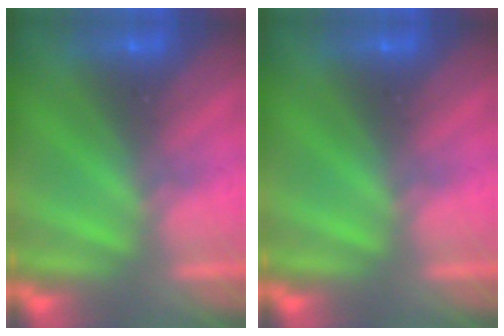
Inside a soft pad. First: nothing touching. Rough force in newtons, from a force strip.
{"total": 0.0}